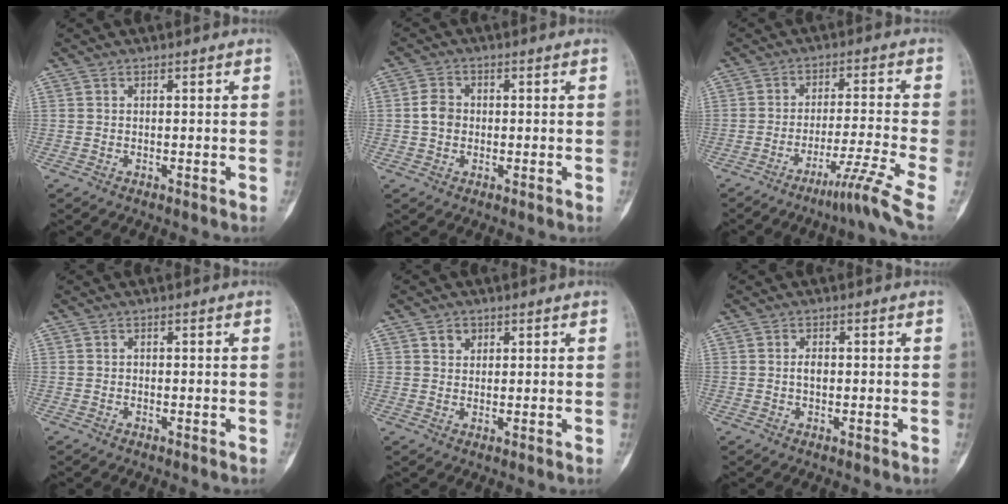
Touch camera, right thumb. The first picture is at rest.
{"total": 3.8, "force": [-0.2, 3.2, 2.1], "torque": [-0.030, 0.008, -0.008]}
{"total": 9.2, "force": [-5.5, -1.5, 7.2], "torque": [-0.129, 0.031, -0.092]}
{"total": 0.0}
{"total": 2.3, "force": [1.1, 1.9, 0.7], "torque": [0.002, -0.005, 0.015]}
{"total": 1.8, "force": [-0.1, 1.1, 1.4], "torque": [-0.023, 0.003, -0.003]}